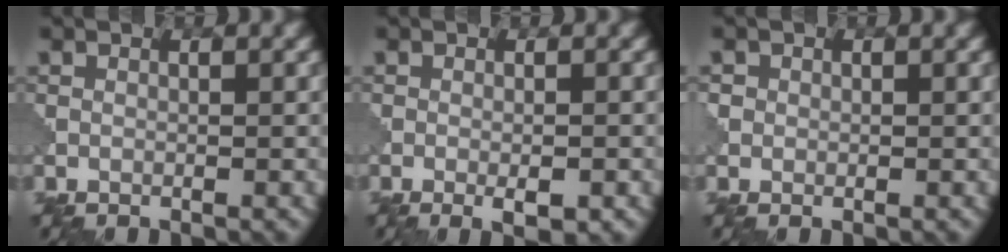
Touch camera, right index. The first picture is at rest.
{"total": 1.6, "force": [-1.0, 0.1, 1.2], "torque": [-0.016, -0.004, -0.011]}
{"total": 1.0, "force": [0.1, 1.0, -0.2], "torque": [0.007, -0.001, 0.005]}